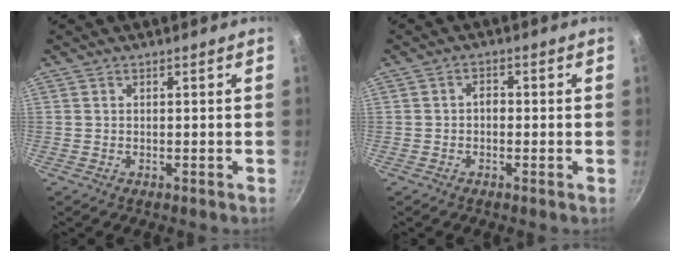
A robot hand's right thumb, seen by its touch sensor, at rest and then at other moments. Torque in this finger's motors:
{"motor_torque": [0.26, 0.12, 0.02, -0.06, 0.01]}